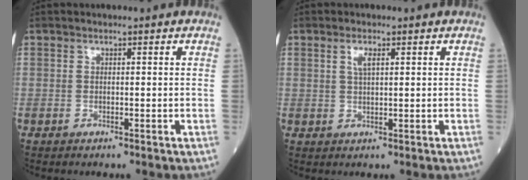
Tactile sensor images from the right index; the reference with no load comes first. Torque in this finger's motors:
{"motor_torque": [0.01, 0.00, 0.00, 0.03]}